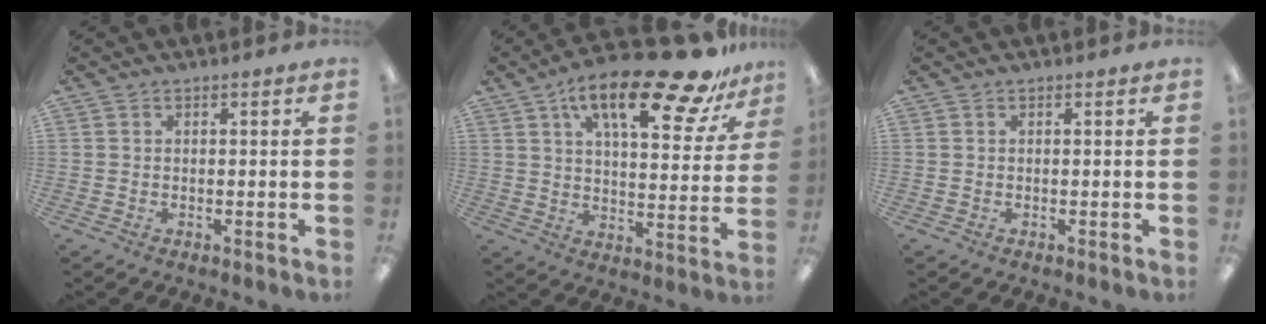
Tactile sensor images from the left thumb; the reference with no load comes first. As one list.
[{"total": 22.7, "force": [13.9, 8.1, 16.0], "torque": [-0.235, -0.077, 0.221]}, {"total": 0.0}]